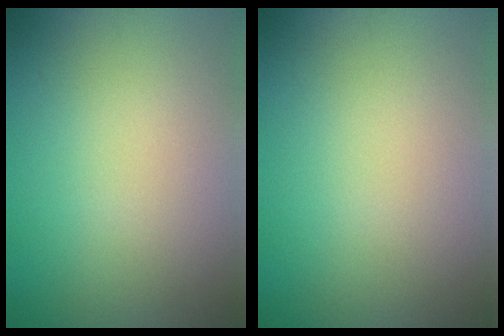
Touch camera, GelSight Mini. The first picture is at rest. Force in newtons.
{"total": 0.0}